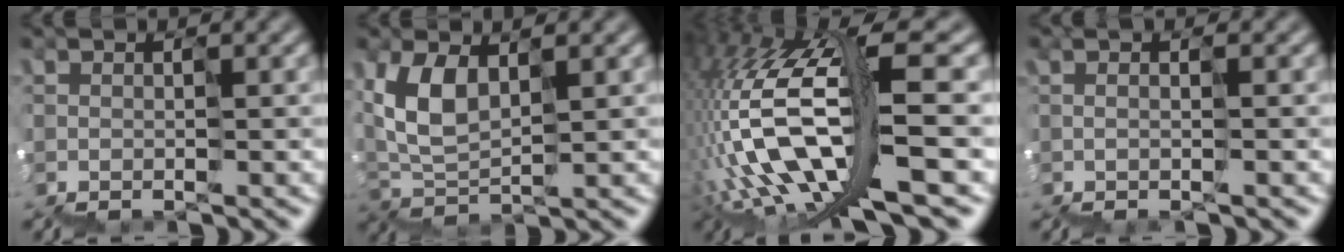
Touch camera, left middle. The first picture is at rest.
{"total": 3.5, "force": [2.4, 1.8, 1.9], "torque": [-0.077, 0.017, 0.045]}
{"total": 10.9, "force": [-1.7, 2.4, 10.5], "torque": [-0.234, 0.033, -0.015]}
{"total": 1.0, "force": [0.1, 0.2, 0.9], "torque": [-0.010, 0.000, 0.000]}